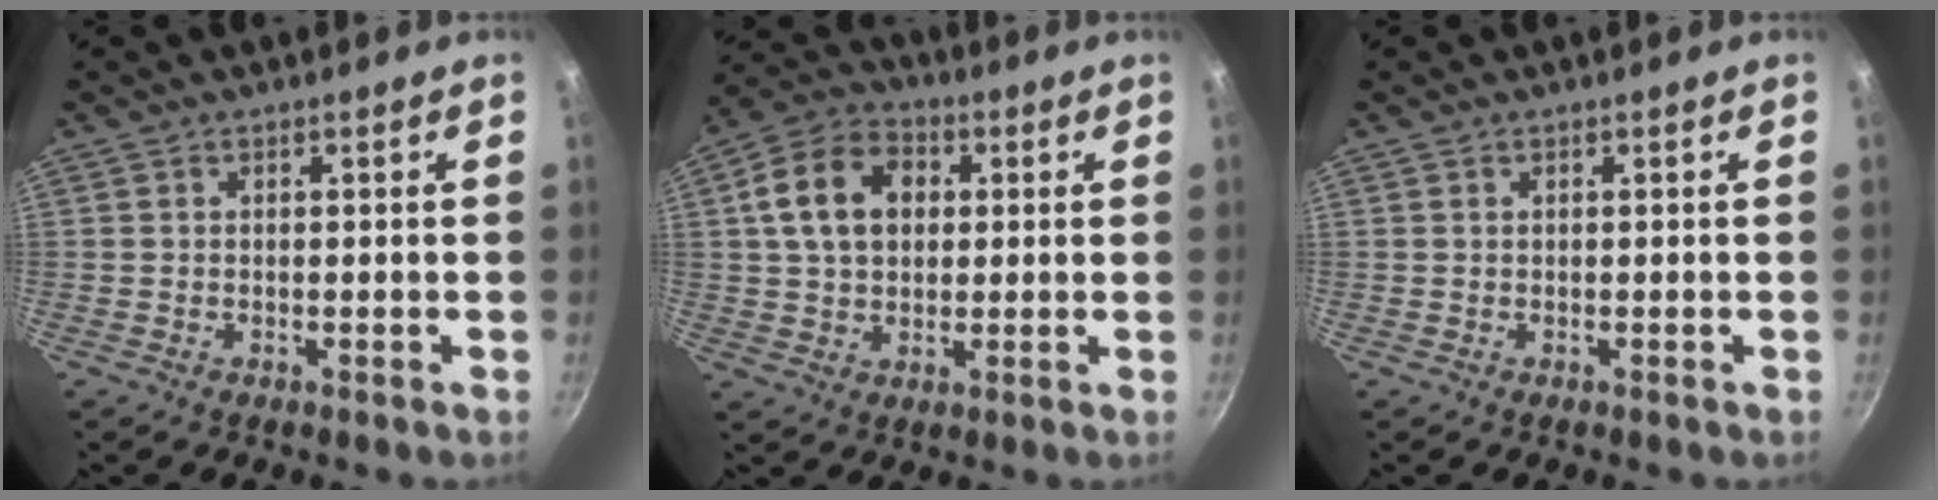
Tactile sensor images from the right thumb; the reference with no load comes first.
{"total": 12.6, "force": [2.6, 9.2, 8.1], "torque": [-0.123, 0.016, 0.032]}
{"total": 0.0}